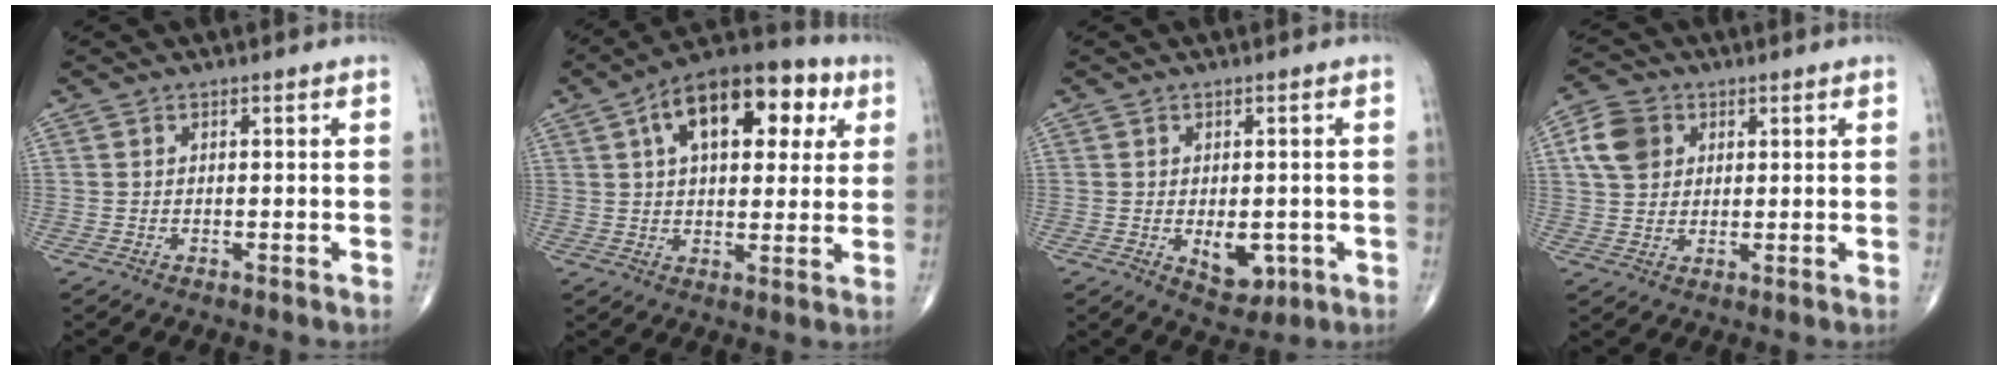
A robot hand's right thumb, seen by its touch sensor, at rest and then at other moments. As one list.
[{"total": 18.5, "force": [6.6, 9.9, 14.2], "torque": [-0.177, 0.015, 0.092]}, {"total": 5.7, "force": [-1.3, 3.5, 4.3], "torque": [-0.039, -0.005, -0.006]}, {"total": 7.3, "force": [2.2, 5.8, 3.8], "torque": [-0.056, 0.002, 0.038]}]